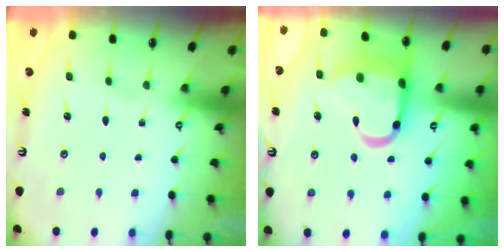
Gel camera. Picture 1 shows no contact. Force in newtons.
{"total": 16.0, "press": 15.9, "slide": 1.8}